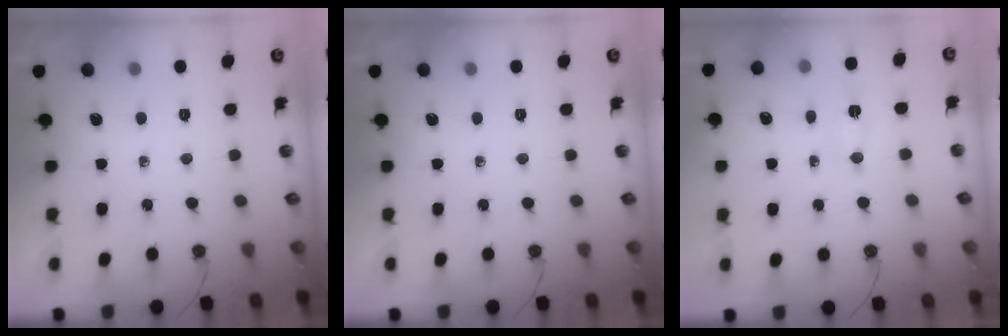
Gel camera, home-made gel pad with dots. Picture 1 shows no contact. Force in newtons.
{"total": 0.0}
{"total": 2.7, "press": 2.6, "slide": 0.3}